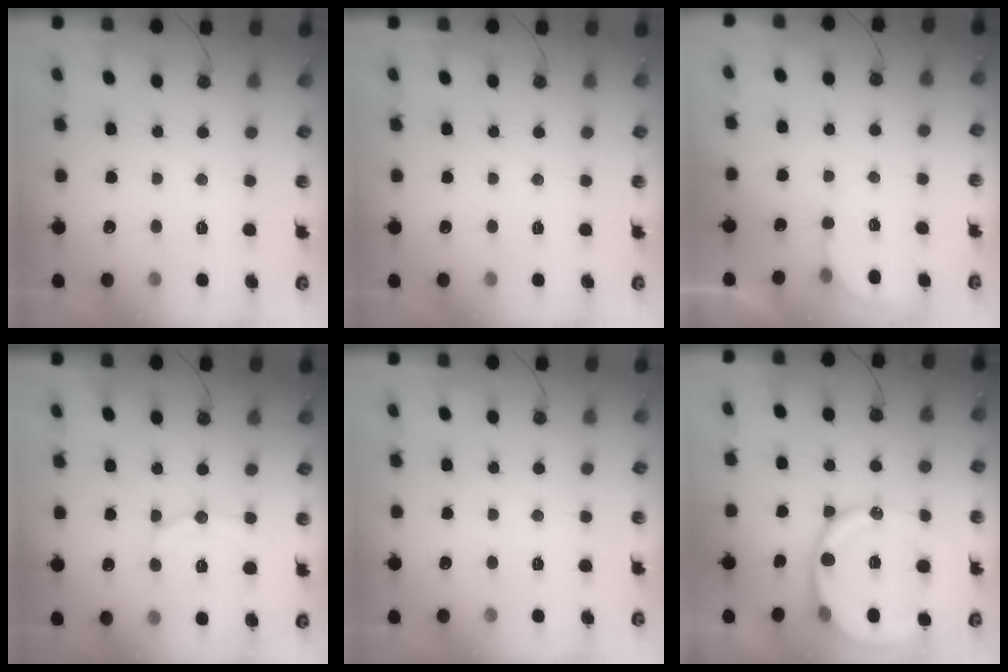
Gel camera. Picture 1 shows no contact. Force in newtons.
{"total": 0.0}
{"total": 1.9, "press": 1.9, "slide": 0.1}
{"total": 9.6, "press": 9.5, "slide": 0.9}
{"total": 0.0}
{"total": 14.8, "press": 14.6, "slide": 2.0}